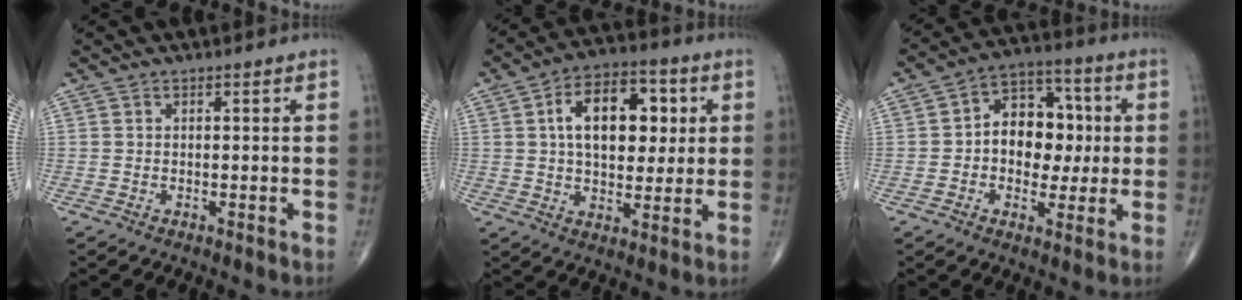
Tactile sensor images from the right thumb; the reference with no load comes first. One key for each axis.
{"total": 15.6, "fx": 3.4, "fy": 9.3, "fz": 12.1, "tx": -0.152, "ty": 0.008, "tz": 0.051}
{"total": 12.9, "fx": 0.4, "fy": 9.3, "fz": 8.9, "tx": -0.081, "ty": 0.028, "tz": -0.001}